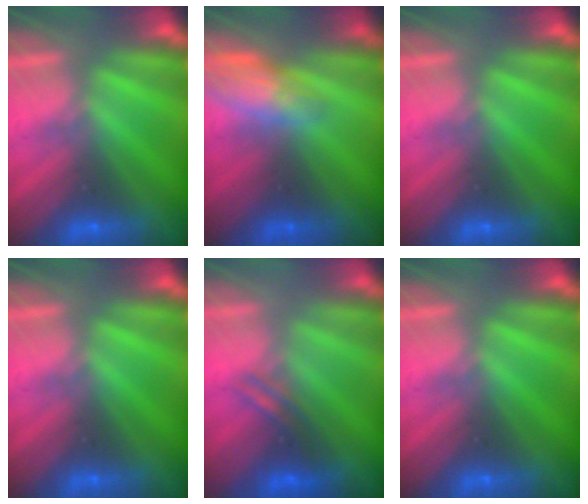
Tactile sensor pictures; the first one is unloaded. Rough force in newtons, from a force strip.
{"total": 2.7}
{"total": 0.0}
{"total": 0.0}
{"total": 2.6}
{"total": 0.0}